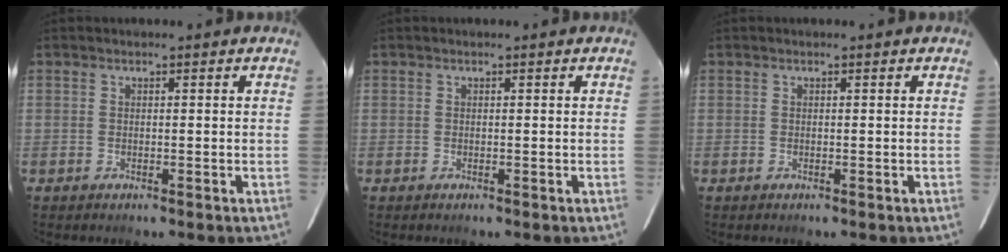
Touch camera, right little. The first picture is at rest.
{"total": 0.0}
{"total": 0.0}